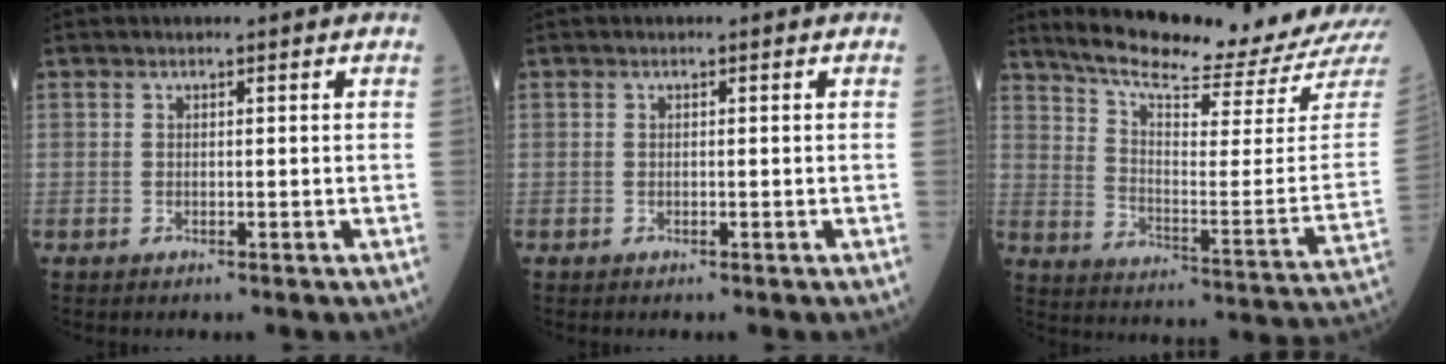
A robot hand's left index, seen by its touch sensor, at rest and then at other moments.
{"total": 0.0}
{"total": 20.9, "force": [19.3, -0.6, 8.0], "torque": [-0.141, -0.092, 0.265]}